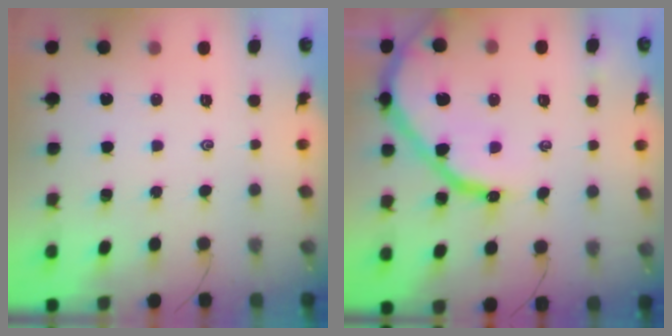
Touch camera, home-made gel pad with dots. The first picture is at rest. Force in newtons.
{"total": 16.4, "press": 16.3, "slide": 1.4}